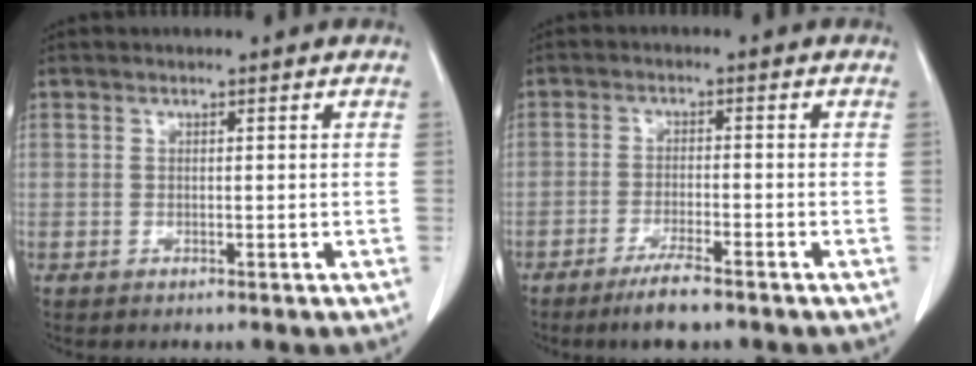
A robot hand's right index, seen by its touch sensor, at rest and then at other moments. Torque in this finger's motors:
{"motor_torque": [0.63, -0.59, 0.10, 0.06]}